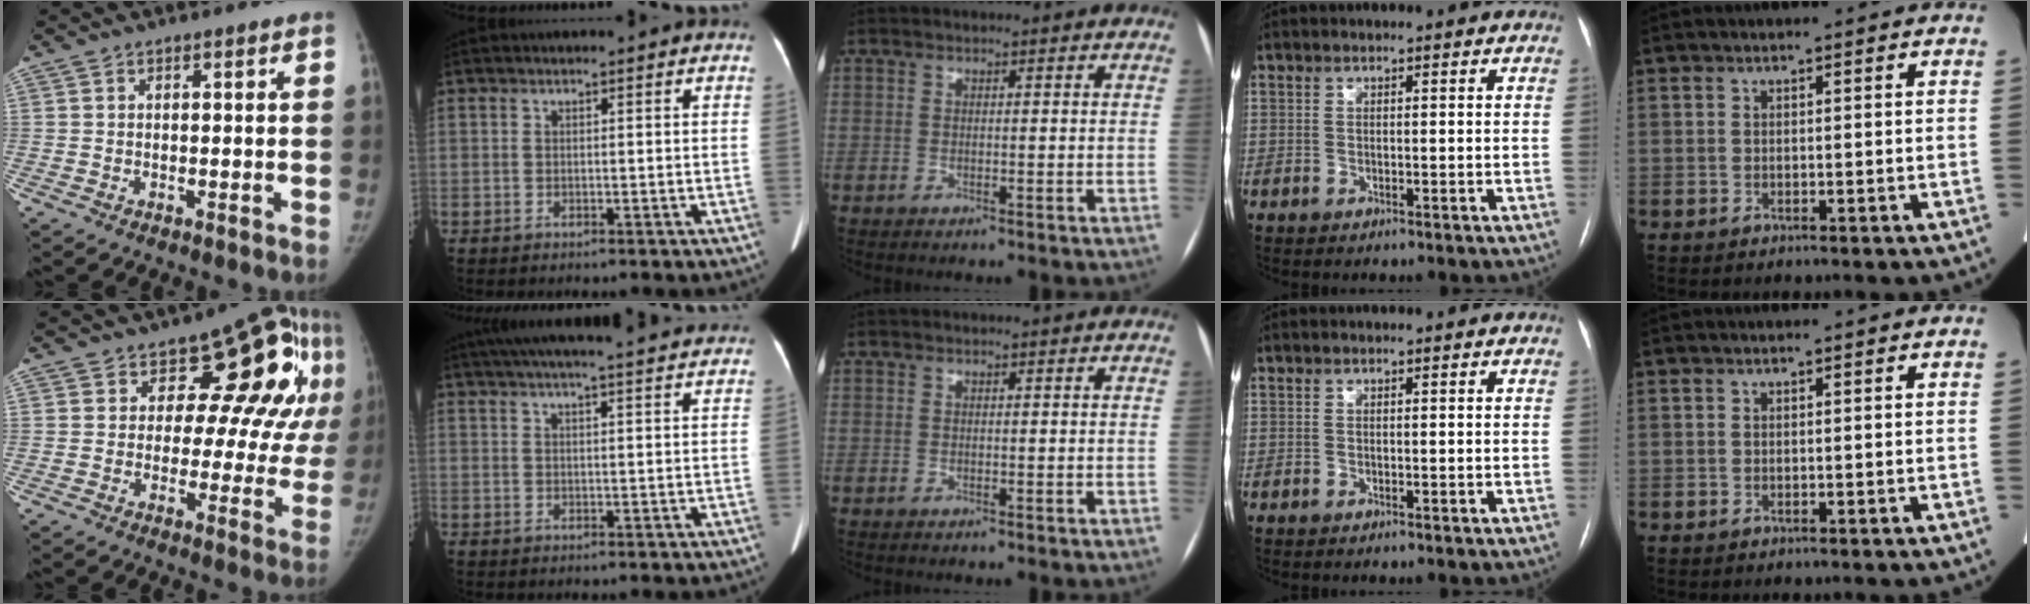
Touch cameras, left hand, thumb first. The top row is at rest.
{"thumb": {"total": 15.5, "force": [5.6, 9.3, 11.0], "torque": [-0.065, -0.014, 0.065]}, "index": {"total": 17.2, "force": [15.2, 0.9, 8.0], "torque": [-0.132, 0.040, 0.201]}}